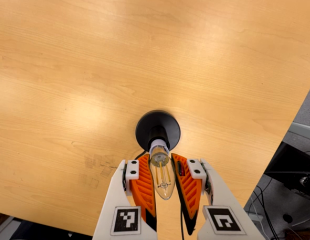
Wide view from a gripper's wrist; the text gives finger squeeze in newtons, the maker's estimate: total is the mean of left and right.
{"total": 21.0, "left": 22.8, "right": 19.3}